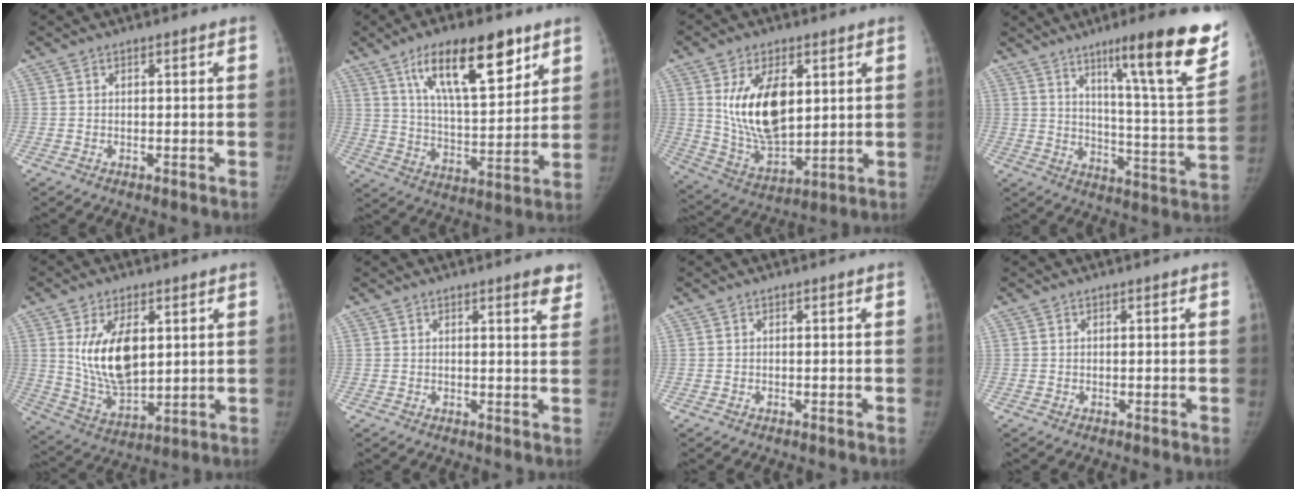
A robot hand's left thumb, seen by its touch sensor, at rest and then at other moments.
{"total": 18.9, "force": [10.6, 6.9, 14.1], "torque": [-0.195, -0.044, 0.184]}
{"total": 15.9, "force": [4.0, 8.9, 12.6], "torque": [-0.200, -0.024, 0.088]}
{"total": 22.8, "force": [13.3, 2.3, 18.3], "torque": [-0.237, -0.061, 0.201]}
{"total": 13.7, "force": [3.4, 7.6, 10.9], "torque": [-0.175, -0.024, 0.077]}
{"total": 3.8, "force": [2.7, 0.8, 2.6], "torque": [-0.019, -0.014, 0.030]}
{"total": 0.0}
{"total": 0.0}